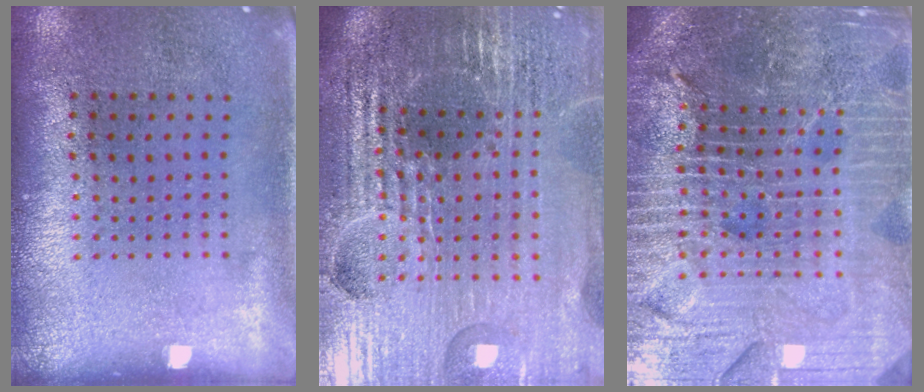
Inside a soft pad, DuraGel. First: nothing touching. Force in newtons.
{"total": 6.8, "press": 5.9, "slide": 3.4}
{"total": 6.2, "press": 5.5, "slide": 2.9}